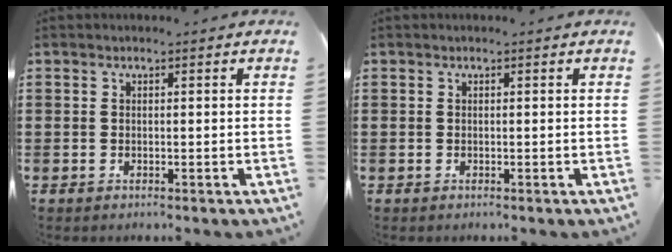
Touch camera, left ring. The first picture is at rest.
{"total": 0.0}